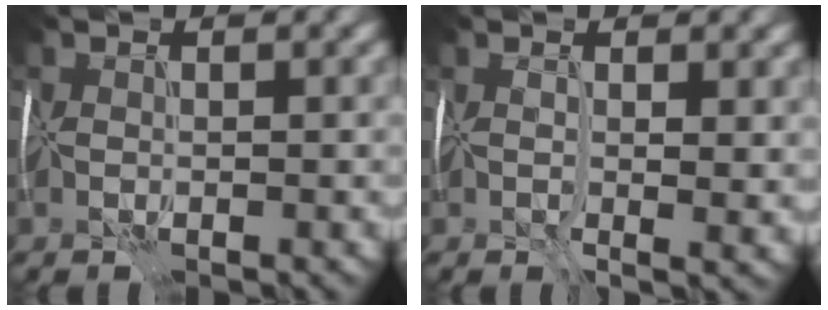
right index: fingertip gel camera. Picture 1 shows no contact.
{"total": 4.3, "force": [0.5, 1.8, 3.8], "torque": [-0.054, -0.015, 0.015]}